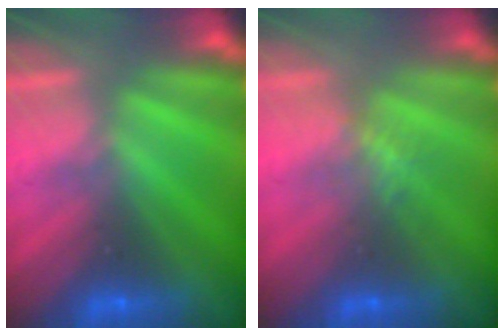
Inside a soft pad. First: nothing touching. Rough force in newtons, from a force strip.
{"total": 2.1}